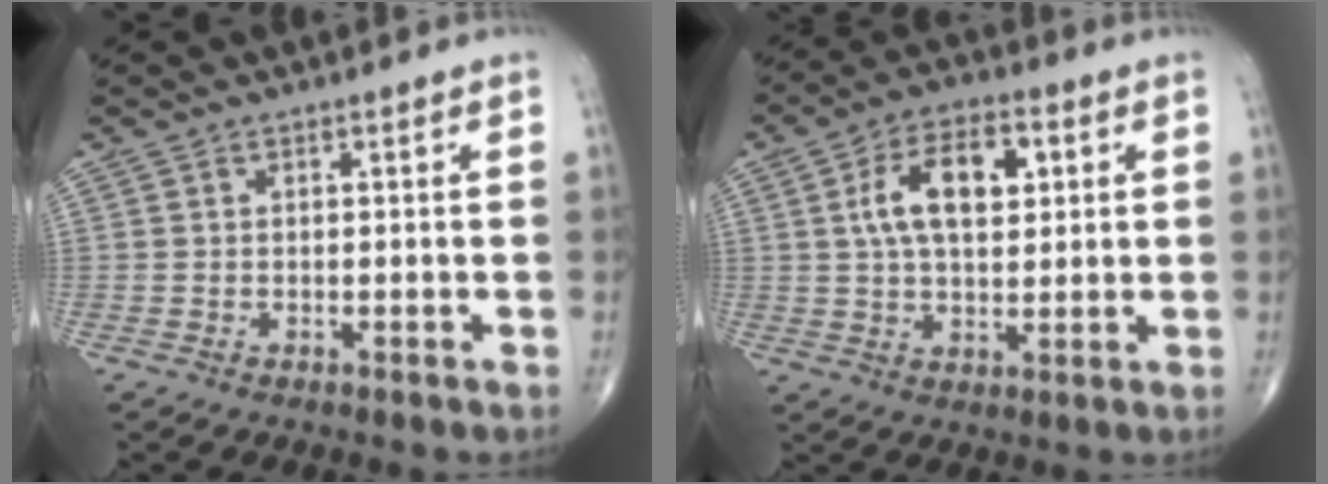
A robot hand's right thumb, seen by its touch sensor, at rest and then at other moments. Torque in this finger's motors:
{"motor_torque": [0.03, 0.18, 1.34, 0.24, 0.39]}